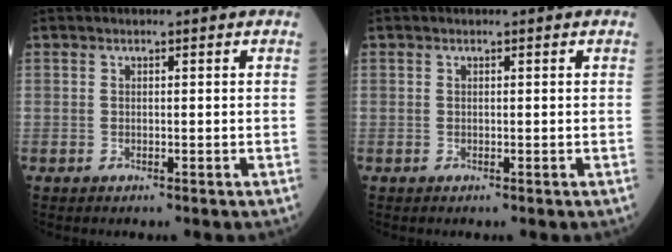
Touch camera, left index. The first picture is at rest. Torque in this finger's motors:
{"motor_torque": [0.00, 0.00, 0.01, 0.00]}